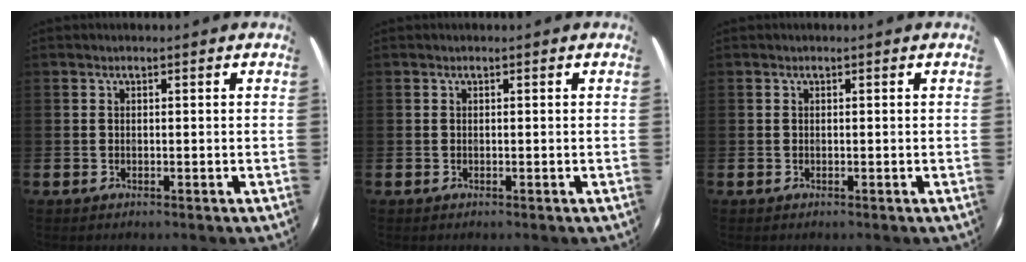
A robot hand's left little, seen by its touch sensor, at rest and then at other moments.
{"total": 0.0}
{"total": 0.0}